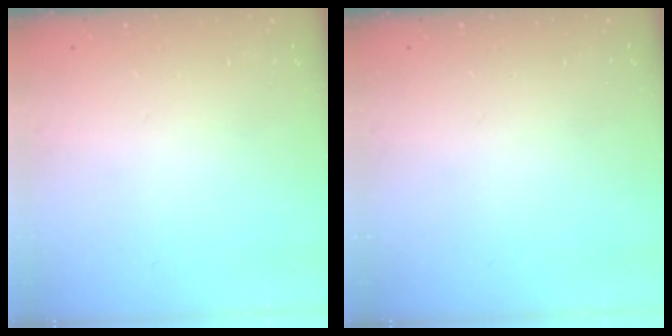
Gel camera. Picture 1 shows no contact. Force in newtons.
{"total": 0.0}